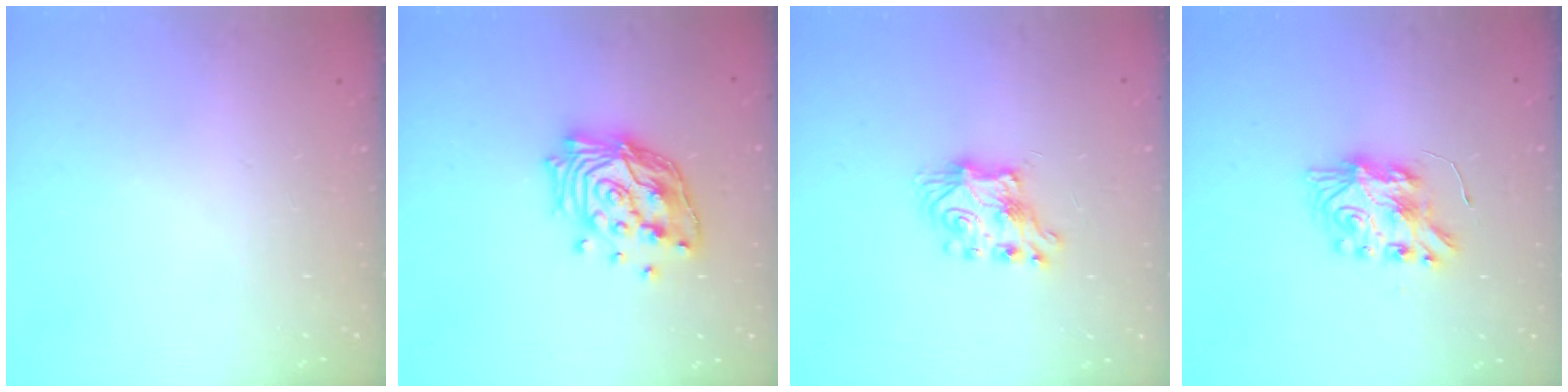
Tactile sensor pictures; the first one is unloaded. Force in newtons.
{"total": 18.0, "press": 17.9, "slide": 2.4}
{"total": 7.3, "press": 7.2, "slide": 0.6}
{"total": 8.4, "press": 8.4, "slide": 0.7}